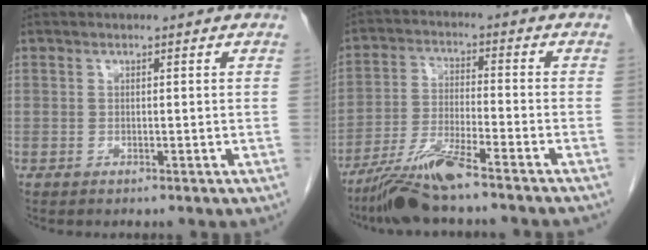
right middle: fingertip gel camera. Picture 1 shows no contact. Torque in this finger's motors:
{"motor_torque": [1.09, -1.05, 0.11, 0.07]}